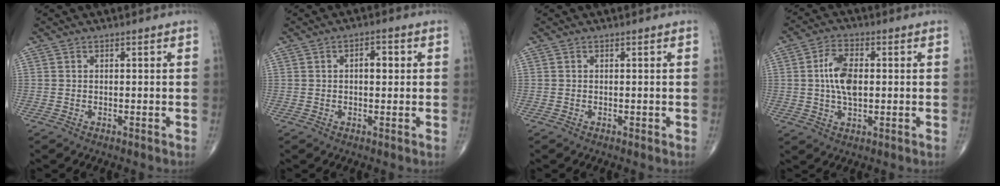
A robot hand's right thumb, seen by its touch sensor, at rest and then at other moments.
{"total": 3.3, "force": [0.5, 1.7, 2.8], "torque": [-0.035, 0.005, 0.005]}
{"total": 0.0}
{"total": 7.9, "force": [0.5, 4.2, 6.7], "torque": [-0.125, 0.005, 0.007]}